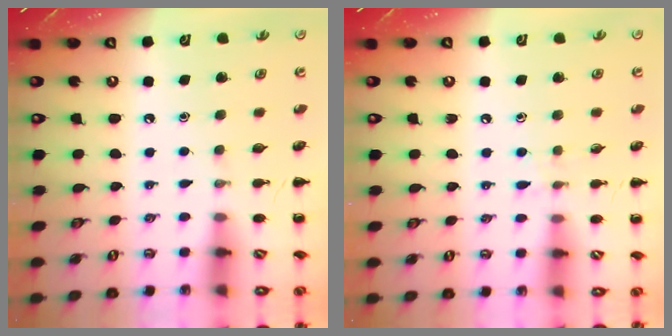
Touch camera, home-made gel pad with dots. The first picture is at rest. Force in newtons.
{"total": 5.4, "press": 5.1, "slide": 1.7}